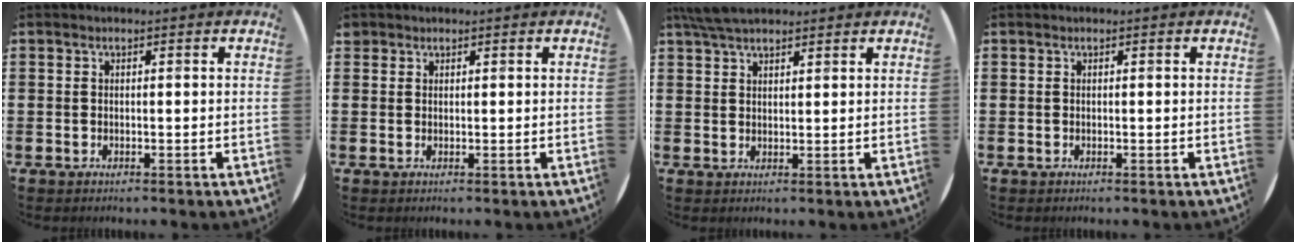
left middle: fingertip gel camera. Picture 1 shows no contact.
{"total": 0.9, "force": [0.8, 0.4, -0.1], "torque": [0.001, 0.003, 0.015]}
{"total": 5.1, "force": [4.5, 1.5, 2.0], "torque": [-0.050, -0.002, 0.085]}
{"total": 0.0}